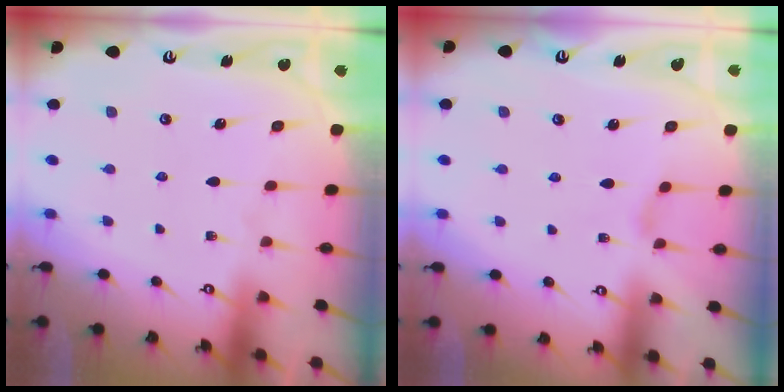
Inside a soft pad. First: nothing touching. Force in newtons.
{"total": 1.0, "press": 1.0, "slide": 0.3}